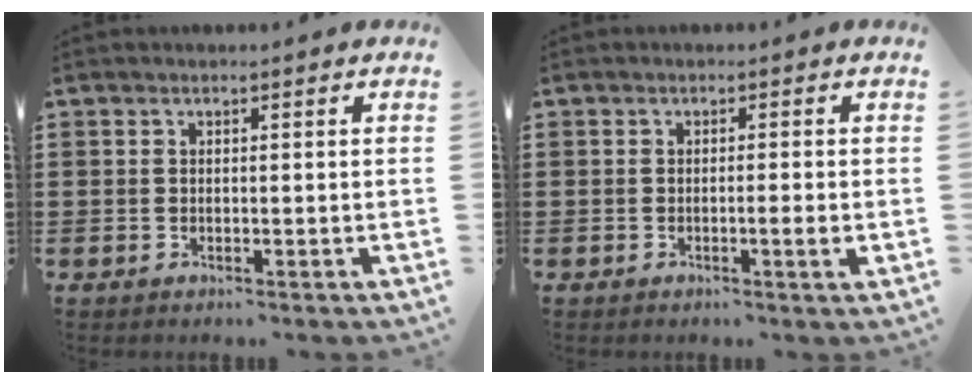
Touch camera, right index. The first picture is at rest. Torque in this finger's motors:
{"motor_torque": [0.33, 0.01, 0.01, 0.05]}